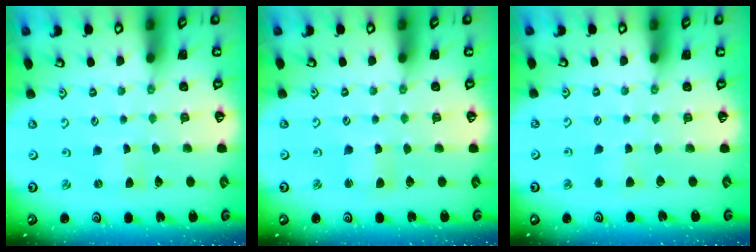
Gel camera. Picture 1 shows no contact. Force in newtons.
{"total": 1.8, "press": 1.7, "slide": 0.4}
{"total": 2.8, "press": 2.7, "slide": 0.4}